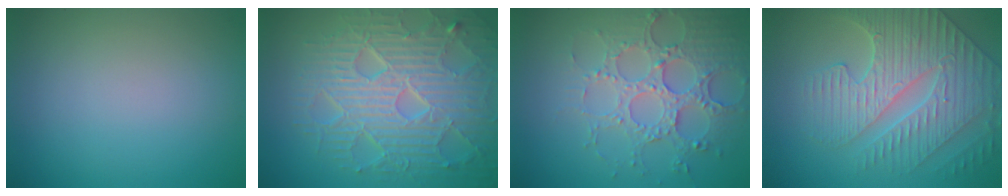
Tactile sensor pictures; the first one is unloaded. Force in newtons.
{"total": 9.0, "press": 6.5, "slide": 6.3}
{"total": 4.5, "press": 4.5, "slide": 0.4}
{"total": 5.6, "press": 5.2, "slide": 2.2}